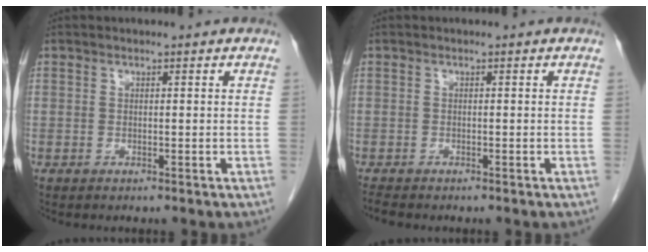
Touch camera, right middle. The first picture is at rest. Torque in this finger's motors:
{"motor_torque": [0.18, -0.05, -0.03, 0.01]}